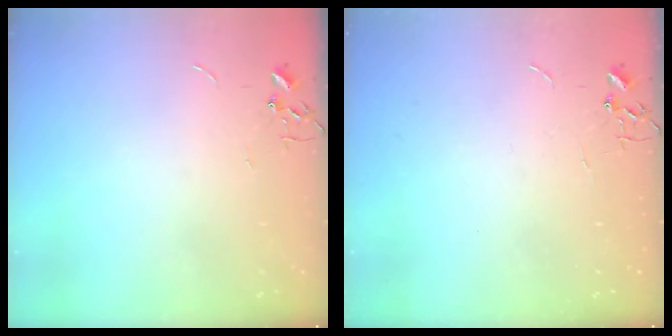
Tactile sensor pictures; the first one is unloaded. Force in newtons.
{"total": 0.0}